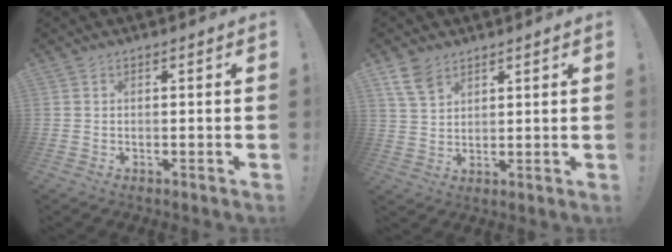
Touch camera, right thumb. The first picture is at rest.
{"total": 7.1, "force": [4.8, 4.2, 3.3], "torque": [-0.061, -0.018, 0.096]}